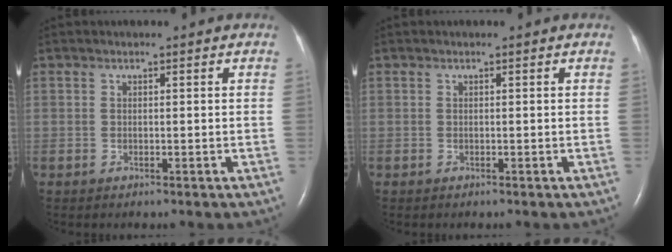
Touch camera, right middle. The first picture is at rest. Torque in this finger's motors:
{"motor_torque": [0.04, -0.01, 0.00, 0.00]}